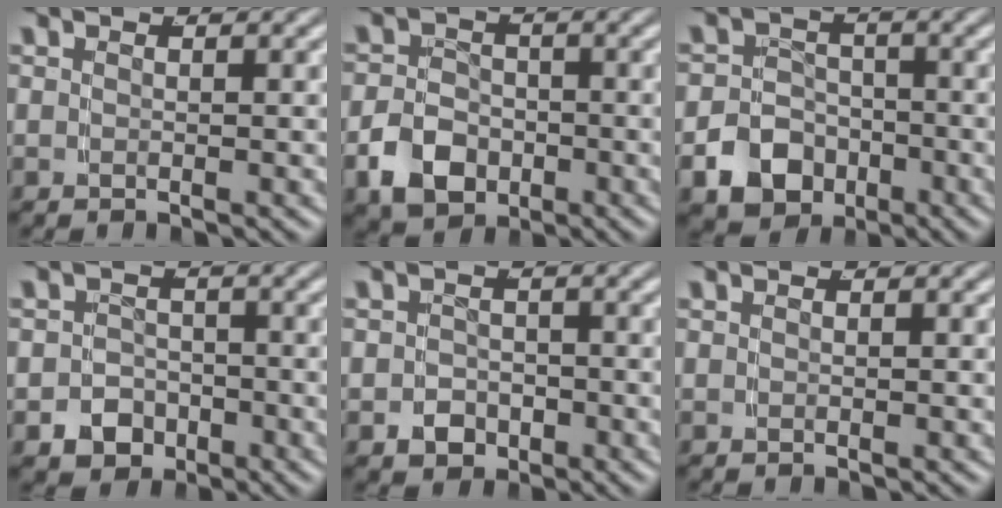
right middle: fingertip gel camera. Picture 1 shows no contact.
{"total": 5.9, "force": [-2.2, 4.7, 2.8], "torque": [-0.046, -0.012, -0.038]}
{"total": 9.2, "force": [-4.0, 7.9, 2.4], "torque": [-0.040, -0.019, -0.072]}
{"total": 5.2, "force": [-2.3, 4.5, 1.2], "torque": [-0.015, -0.012, -0.039]}
{"total": 2.7, "force": [-1.2, 2.3, 0.7], "torque": [-0.005, -0.007, -0.018]}
{"total": 0.0}